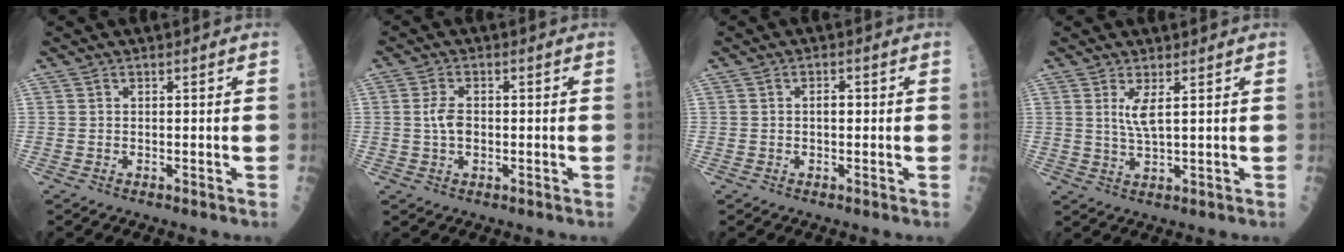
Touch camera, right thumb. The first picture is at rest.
{"total": 3.7, "force": [-0.1, 2.1, 3.0], "torque": [-0.056, 0.001, -0.002]}
{"total": 1.6, "force": [0.0, 0.9, 1.4], "torque": [-0.018, 0.003, -0.002]}
{"total": 3.4, "force": [1.2, 0.3, 3.2], "torque": [-0.070, -0.018, 0.030]}